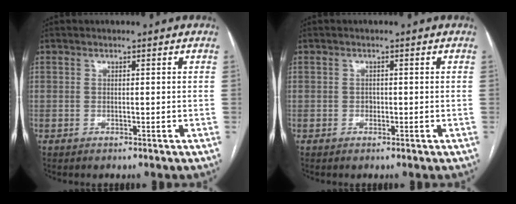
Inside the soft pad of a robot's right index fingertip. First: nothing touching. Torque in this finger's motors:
{"motor_torque": [0.31, 0.08, 0.03, 0.01]}